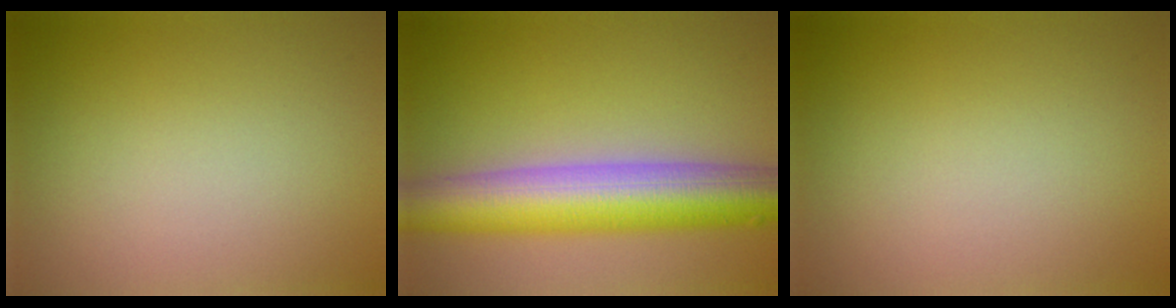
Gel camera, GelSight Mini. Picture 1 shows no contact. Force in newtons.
{"total": 10.2, "press": 10.2, "slide": 0.6}
{"total": 0.0}